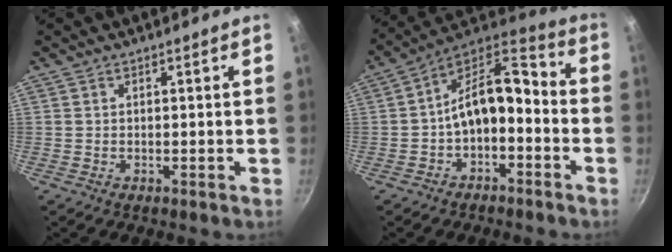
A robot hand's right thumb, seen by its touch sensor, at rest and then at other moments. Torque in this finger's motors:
{"motor_torque": [0.86, 0.23, 0.02, 0.19, 0.37]}